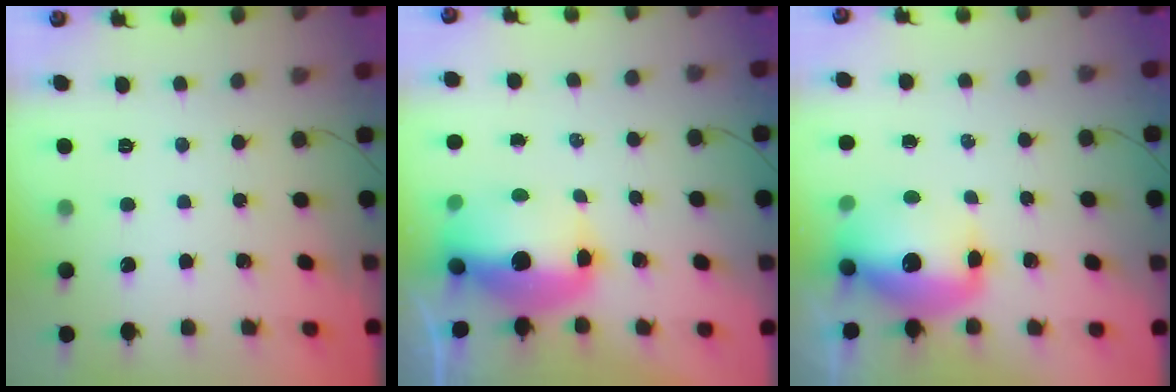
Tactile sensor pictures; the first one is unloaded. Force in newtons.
{"total": 13.1, "press": 12.9, "slide": 2.7}
{"total": 12.8, "press": 12.4, "slide": 2.9}